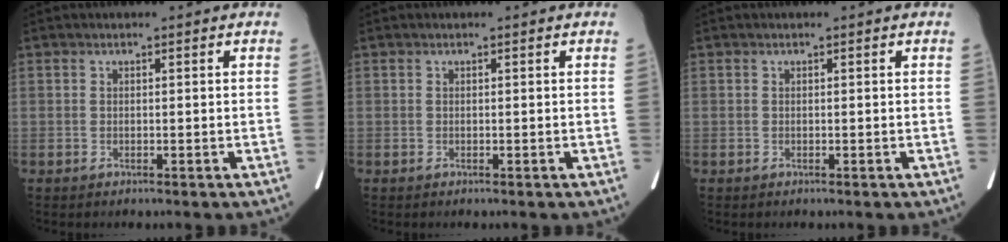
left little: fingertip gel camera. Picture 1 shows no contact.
{"total": 0.0}
{"total": 0.0}